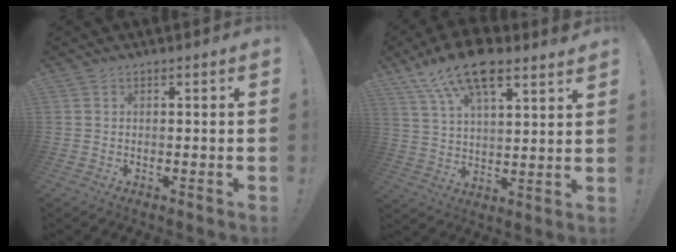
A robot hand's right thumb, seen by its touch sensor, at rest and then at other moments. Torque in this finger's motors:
{"motor_torque": [1.89, 2.02, 0.70, 0.43, 0.21]}